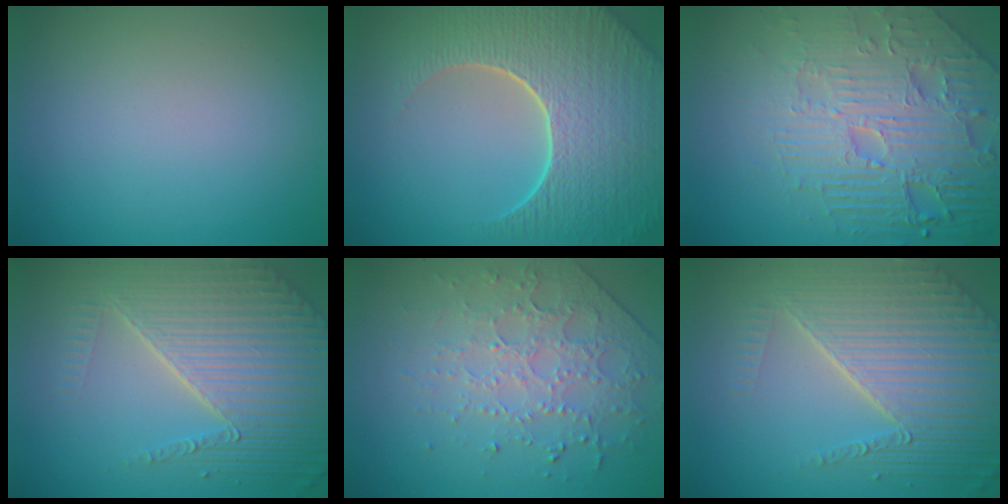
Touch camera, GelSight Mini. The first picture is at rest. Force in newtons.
{"total": 9.1, "press": 6.5, "slide": 6.3}
{"total": 7.9, "press": 6.1, "slide": 5.0}
{"total": 7.4, "press": 5.6, "slide": 4.8}
{"total": 4.1, "press": 3.3, "slide": 2.4}
{"total": 8.9, "press": 5.9, "slide": 6.7}